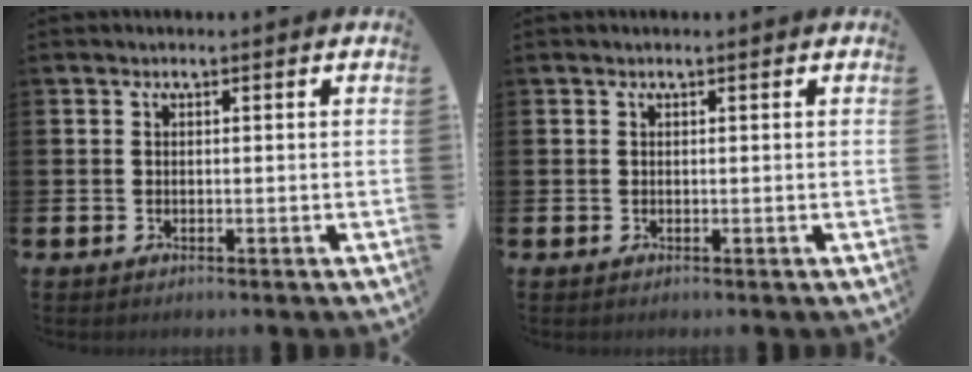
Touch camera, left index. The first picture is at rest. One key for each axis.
{"total": 0.0}